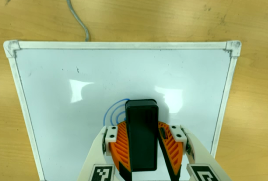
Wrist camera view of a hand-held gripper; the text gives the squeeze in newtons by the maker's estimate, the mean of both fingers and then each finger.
{"total": 12.2, "left": 13.9, "right": 10.4}